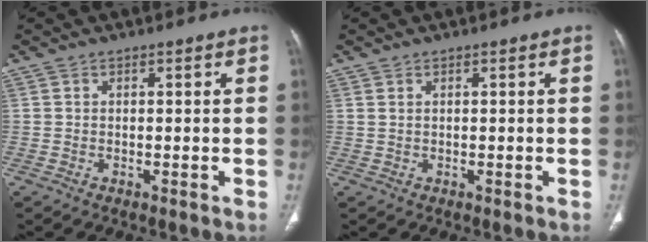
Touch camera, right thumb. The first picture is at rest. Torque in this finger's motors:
{"motor_torque": [-0.33, -0.45, 0.28, -0.17, -0.03]}